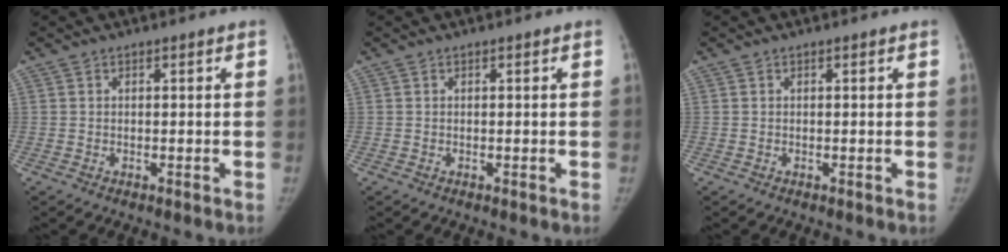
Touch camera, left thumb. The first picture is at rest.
{"total": 0.0}
{"total": 0.0}